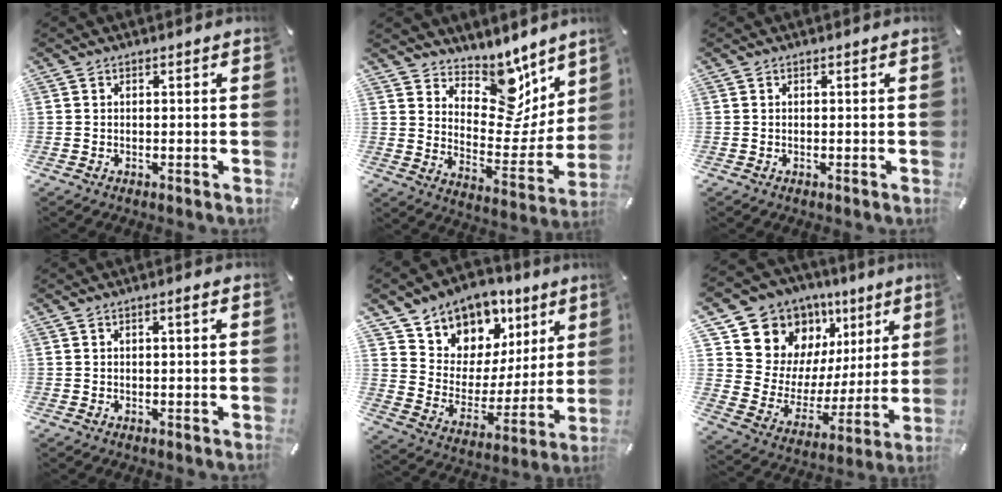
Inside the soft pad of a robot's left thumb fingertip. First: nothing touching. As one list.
[{"total": 13.1, "force": [9.1, 7.8, 5.1], "torque": [-0.055, -0.092, 0.164]}, {"total": 0.0}, {"total": 1.2, "force": [0.2, 0.1, 1.2], "torque": [-0.022, 0.000, 0.003]}, {"total": 9.6, "force": [6.5, 6.9, -1.0], "torque": [0.002, -0.084, 0.122]}, {"total": 15.5, "force": [9.6, 11.5, 4.0], "torque": [-0.069, -0.085, 0.186]}]